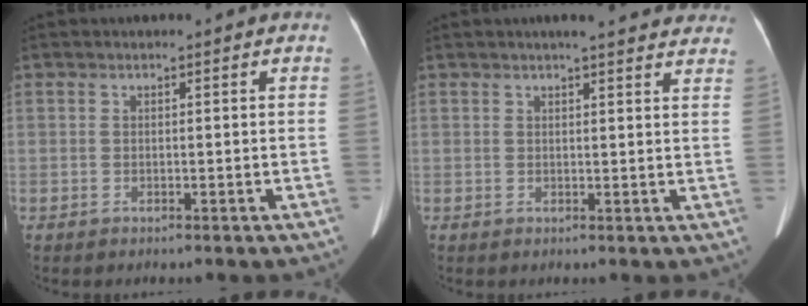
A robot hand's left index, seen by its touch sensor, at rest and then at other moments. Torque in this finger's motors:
{"motor_torque": [0.01, -0.05, -0.08, -0.01]}